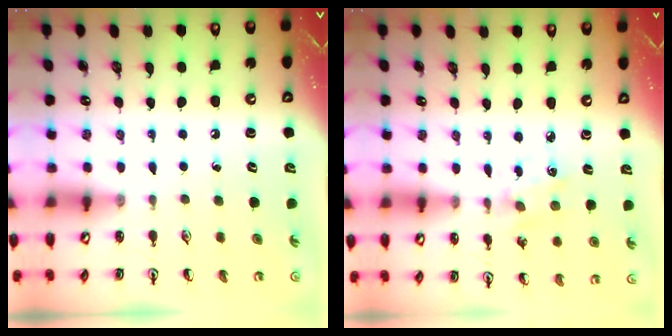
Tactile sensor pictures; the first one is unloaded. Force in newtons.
{"total": 2.0, "press": 2.0, "slide": 0.5}